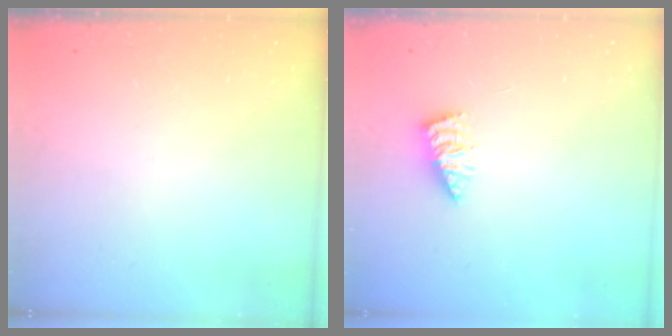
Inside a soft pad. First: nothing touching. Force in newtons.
{"total": 2.8, "press": 2.7, "slide": 0.3}